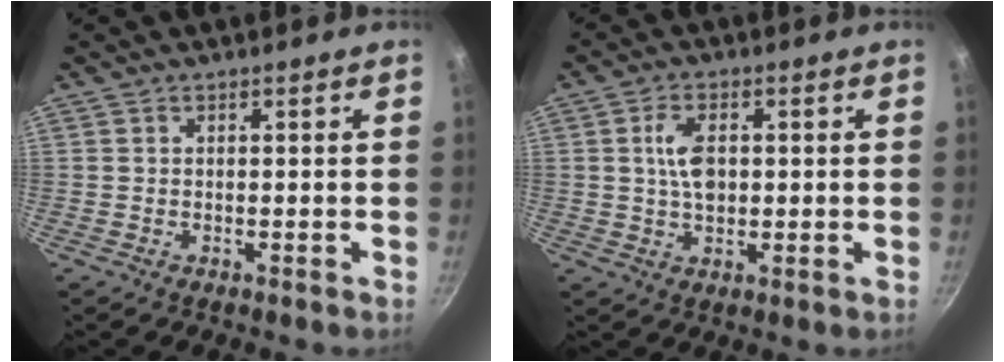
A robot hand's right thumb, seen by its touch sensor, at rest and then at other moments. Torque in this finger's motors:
{"motor_torque": [0.08, 1.17, 0.67, -0.20, 0.21]}